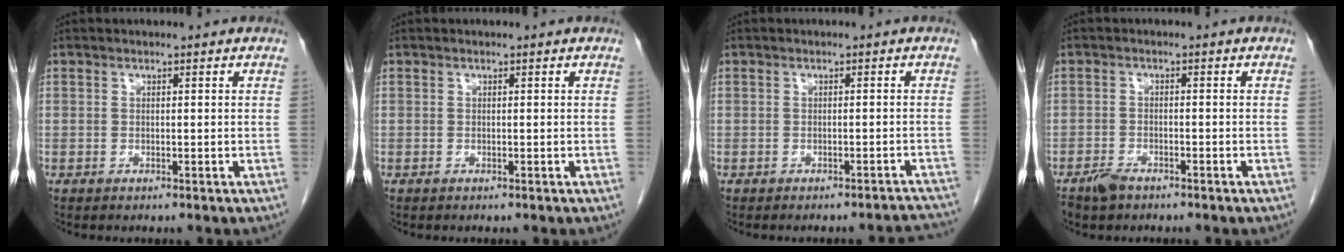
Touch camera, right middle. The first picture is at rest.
{"total": 0.0}
{"total": 5.7, "force": [-5.6, 0.4, 1.0], "torque": [0.000, -0.002, -0.056]}
{"total": 2.8, "force": [-2.1, 1.1, 1.4], "torque": [-0.031, -0.002, -0.034]}